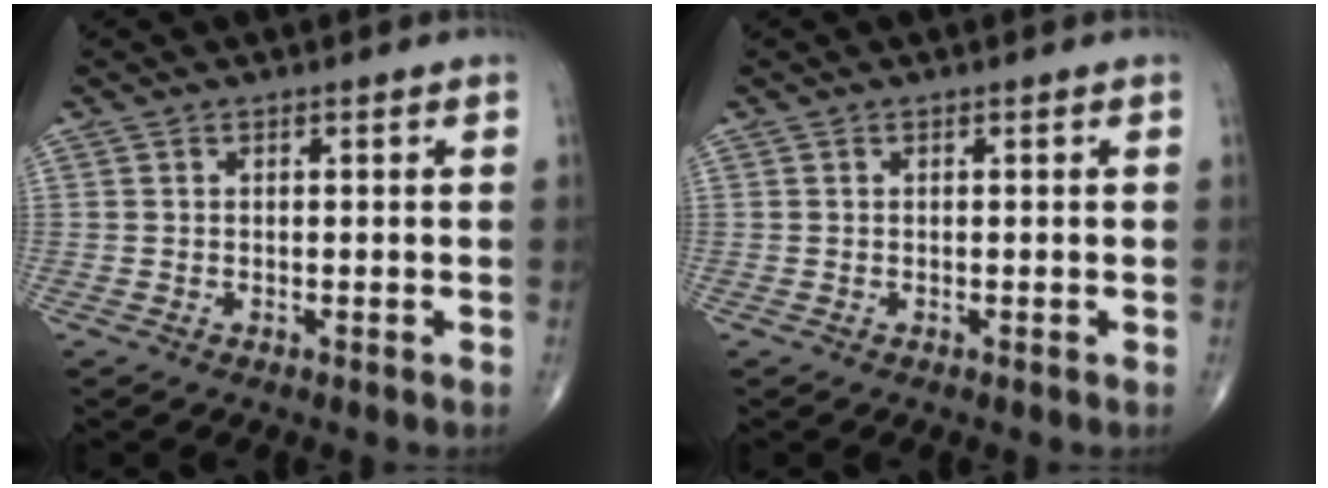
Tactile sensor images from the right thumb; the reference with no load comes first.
{"total": 0.0}